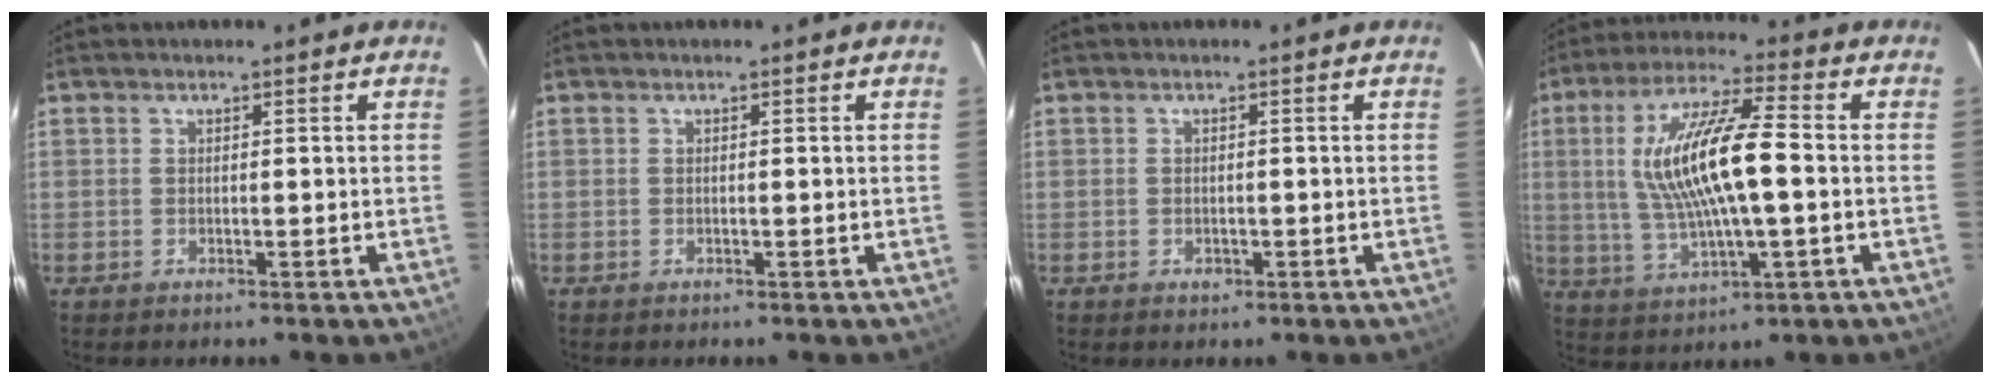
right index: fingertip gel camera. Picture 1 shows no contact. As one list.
[{"total": 0.0}, {"total": 1.2, "force": [-0.4, 1.0, 0.4], "torque": [-0.006, -0.001, -0.004]}, {"total": 15.9, "force": [0.6, 3.9, 15.4], "torque": [-0.294, 0.008, 0.018]}]